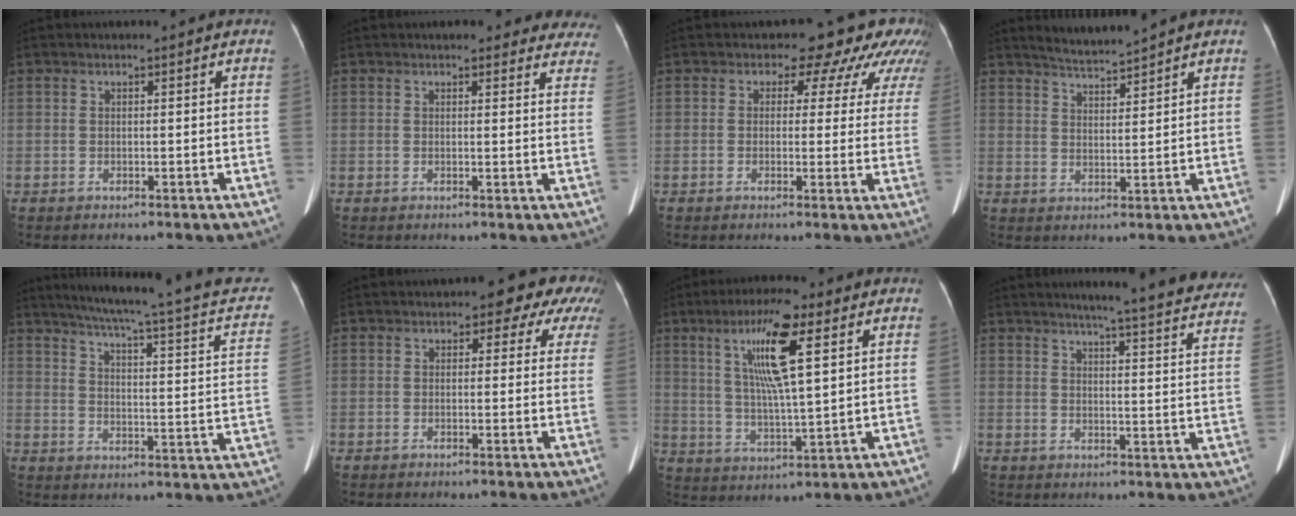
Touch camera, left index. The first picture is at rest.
{"total": 13.1, "force": [11.9, 3.9, 3.9], "torque": [-0.001, -0.008, 0.109]}
{"total": 11.1, "force": [8.3, 6.2, 3.9], "torque": [-0.021, 0.015, 0.056]}
{"total": 3.9, "force": [3.8, -0.9, 0.6], "torque": [-0.016, -0.003, 0.071]}
{"total": 21.4, "force": [16.9, 1.4, 13.0], "torque": [-0.186, -0.029, 0.192]}
{"total": 6.1, "force": [3.6, 3.9, 3.0], "torque": [-0.017, 0.013, 0.021]}
{"total": 11.6, "force": [4.7, 1.2, 10.5], "torque": [-0.199, 0.002, 0.084]}
{"total": 23.9, "force": [21.7, 1.4, 10.0], "torque": [-0.125, -0.062, 0.241]}